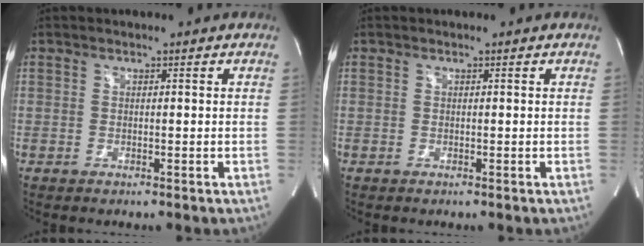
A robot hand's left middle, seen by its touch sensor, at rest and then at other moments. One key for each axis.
{"total": 0.0}